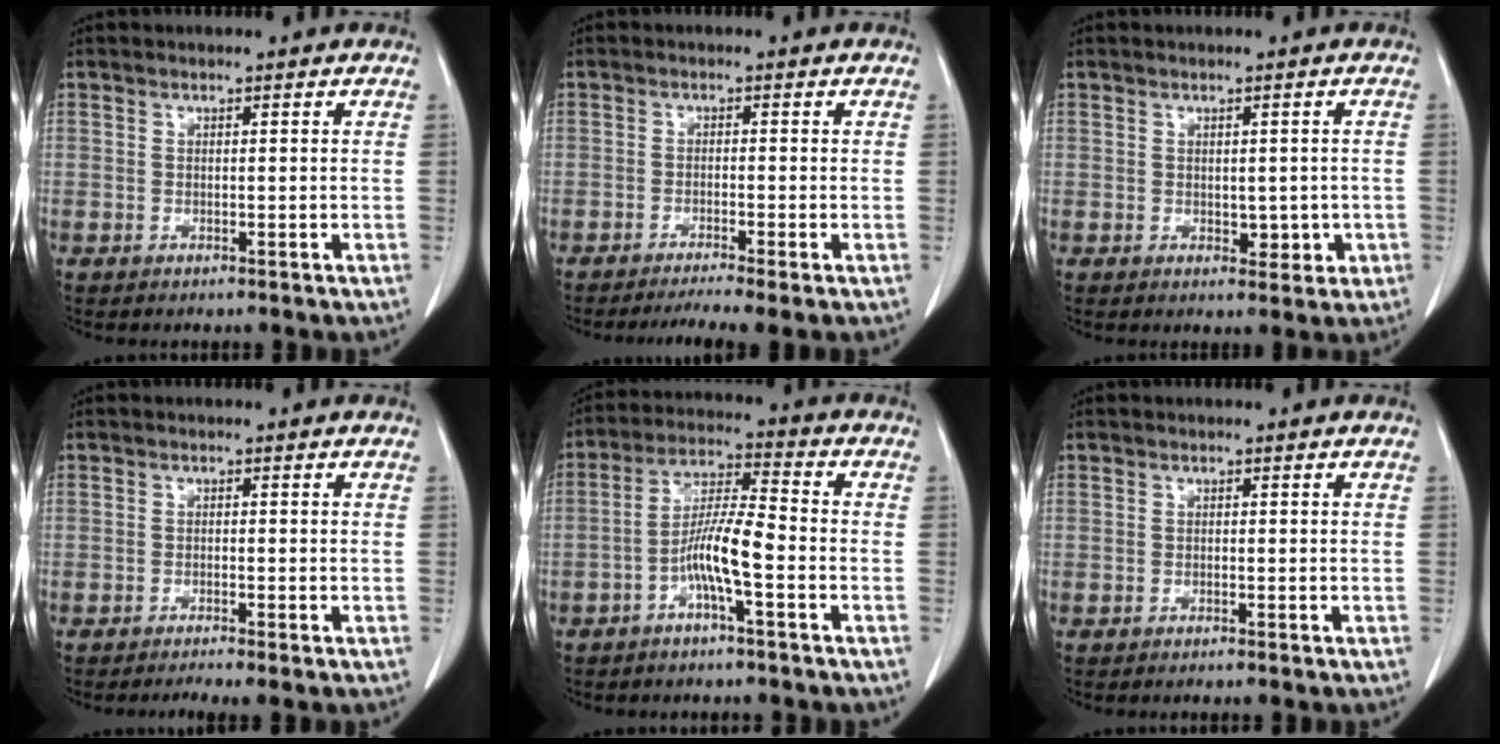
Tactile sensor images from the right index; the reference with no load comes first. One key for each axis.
{"total": 5.1, "fx": -4.0, "fy": -0.6, "fz": 3.1, "tx": -0.048, "ty": -0.007, "tz": -0.063}
{"total": 3.2, "fx": -0.4, "fy": 2.0, "fz": 2.5, "tx": -0.023, "ty": 0.002, "tz": 0.003}
{"total": 2.6, "fx": -2.1, "fy": -0.4, "fz": 1.5, "tx": -0.023, "ty": -0.003, "tz": -0.034}
{"total": 7.9, "fx": -2.9, "fy": 0.7, "fz": 7.3, "tx": -0.147, "ty": 0.014, "tz": -0.058}
{"total": 0.6, "fx": -0.5, "fy": -0.2, "fz": 0.3, "tx": -0.004, "ty": 0.003, "tz": -0.010}